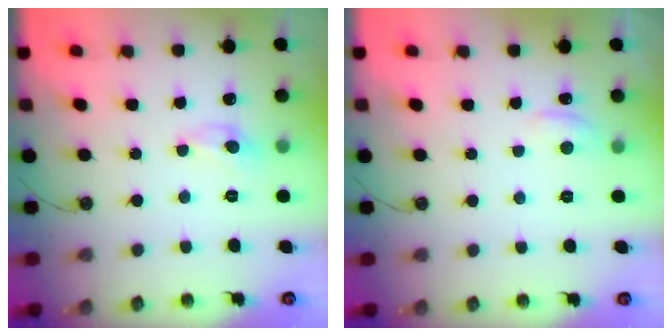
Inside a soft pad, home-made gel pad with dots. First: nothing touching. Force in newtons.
{"total": 0.5, "press": 0.3, "slide": 0.4}